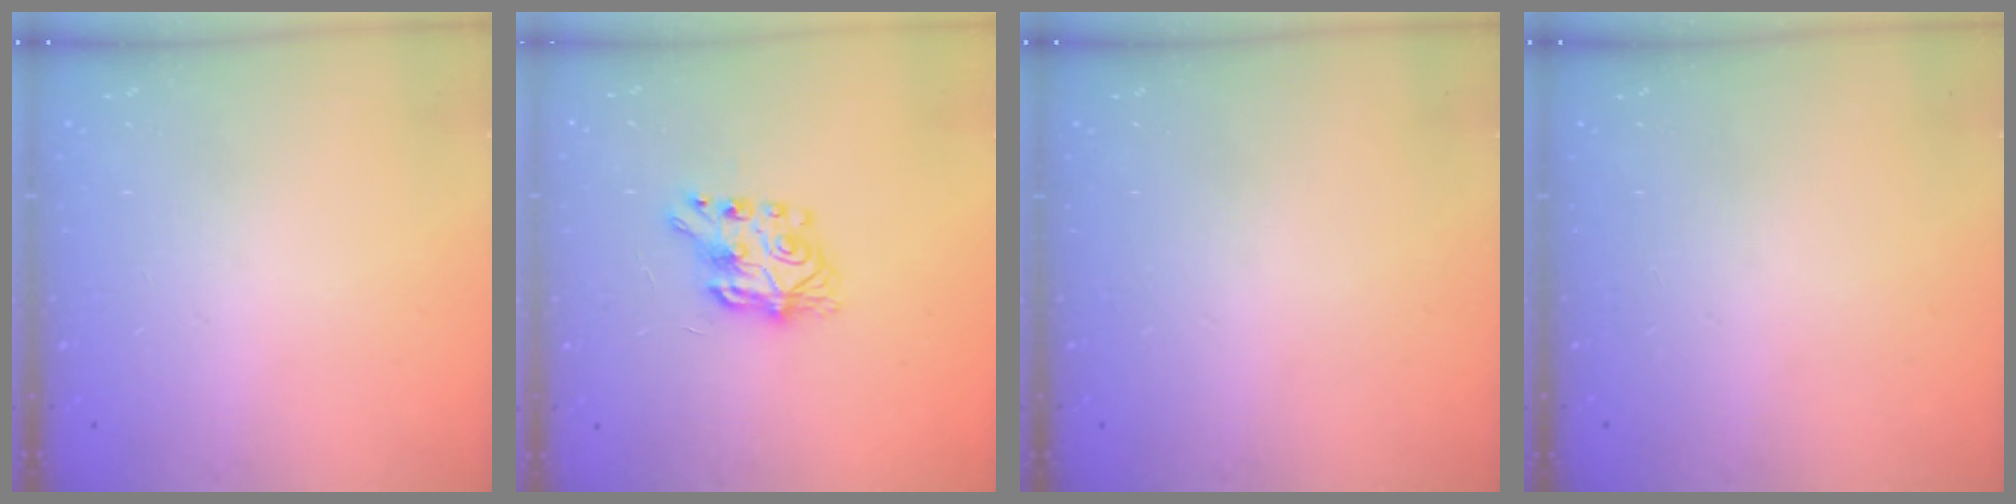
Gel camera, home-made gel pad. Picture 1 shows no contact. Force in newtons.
{"total": 8.6, "press": 8.5, "slide": 0.8}
{"total": 0.0}
{"total": 0.0}